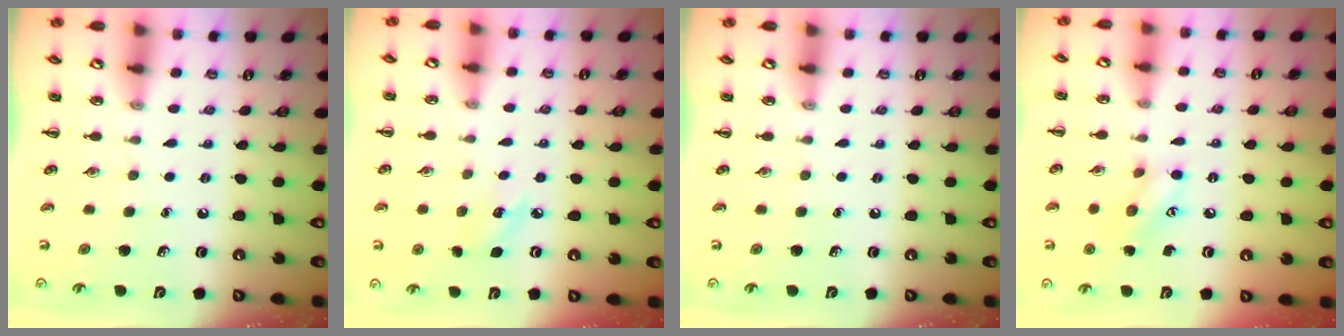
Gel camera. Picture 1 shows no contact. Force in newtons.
{"total": 5.4, "press": 5.2, "slide": 1.4}
{"total": 0.0}
{"total": 7.7, "press": 7.6, "slide": 0.8}